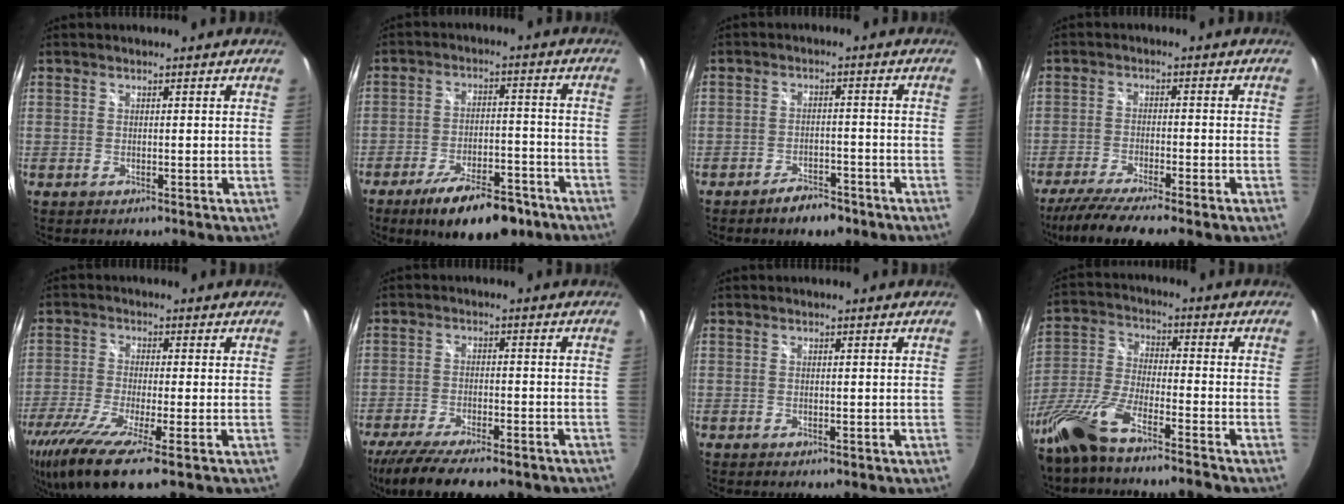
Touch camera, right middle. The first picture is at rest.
{"total": 14.6, "force": [-10.4, 4.9, 8.9], "torque": [-0.156, -0.010, -0.152]}
{"total": 5.0, "force": [-4.0, 2.1, 2.2], "torque": [-0.049, 0.007, -0.056]}
{"total": 10.8, "force": [-8.7, 0.5, 6.3], "torque": [-0.131, -0.034, -0.146]}
{"total": 12.5, "force": [-7.7, 1.6, 9.8], "torque": [-0.212, -0.056, -0.142]}
{"total": 16.7, "force": [-13.2, 4.5, 9.0], "torque": [-0.185, -0.046, -0.201]}
{"total": 0.0}
{"total": 12.5, "force": [-9.7, 1.2, 7.8], "torque": [-0.181, -0.025, -0.188]}